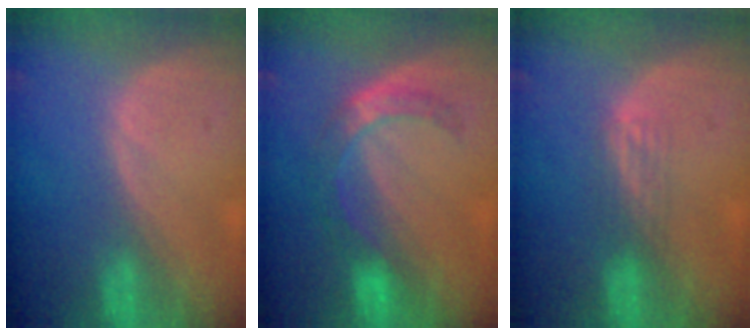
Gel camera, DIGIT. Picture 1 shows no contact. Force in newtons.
{"total": 5.6, "press": 5.4, "slide": 1.6}
{"total": 2.2, "press": 1.8, "slide": 1.2}